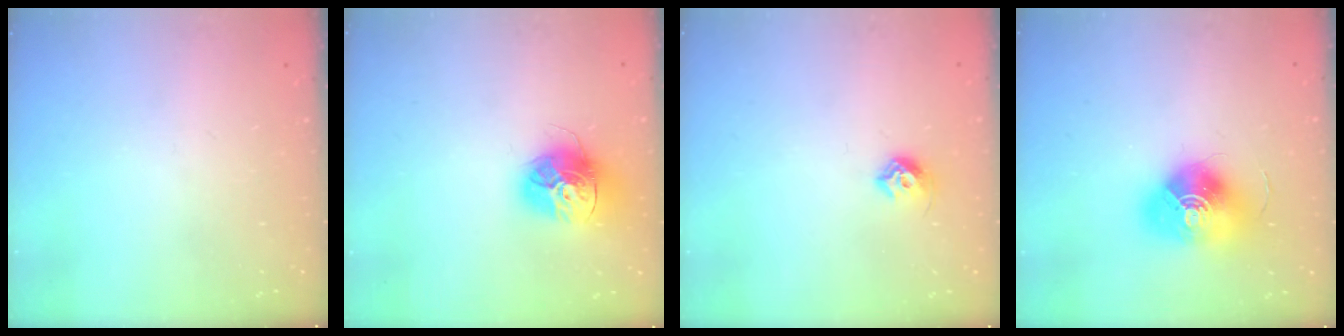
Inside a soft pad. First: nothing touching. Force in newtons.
{"total": 14.9, "press": 14.9, "slide": 1.2}
{"total": 6.4, "press": 6.3, "slide": 0.9}
{"total": 17.5, "press": 17.5, "slide": 0.4}